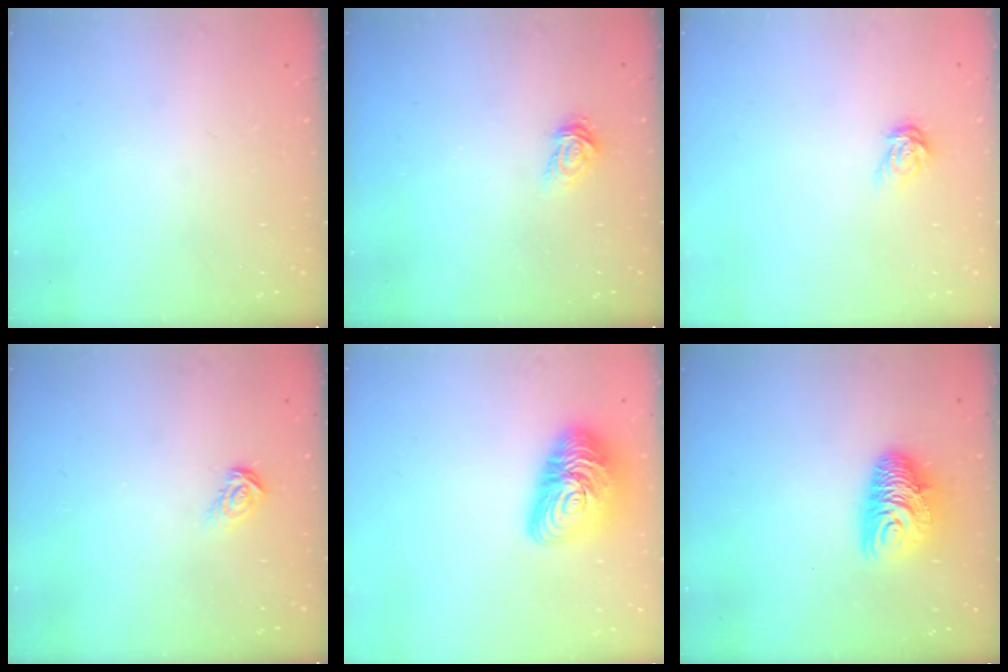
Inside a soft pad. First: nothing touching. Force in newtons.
{"total": 3.2, "press": 3.2, "slide": 0.3}
{"total": 5.6, "press": 5.6, "slide": 0.7}
{"total": 4.3, "press": 4.3, "slide": 0.5}
{"total": 16.7, "press": 16.6, "slide": 1.1}
{"total": 10.0, "press": 10.0, "slide": 0.6}